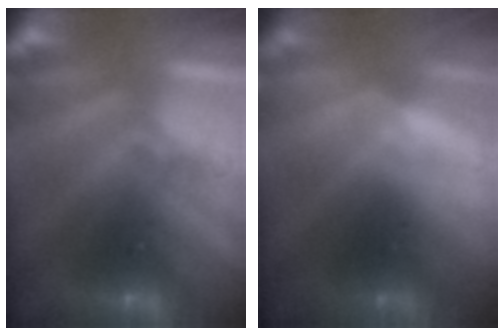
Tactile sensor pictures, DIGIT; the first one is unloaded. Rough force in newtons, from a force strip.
{"total": 2.9}